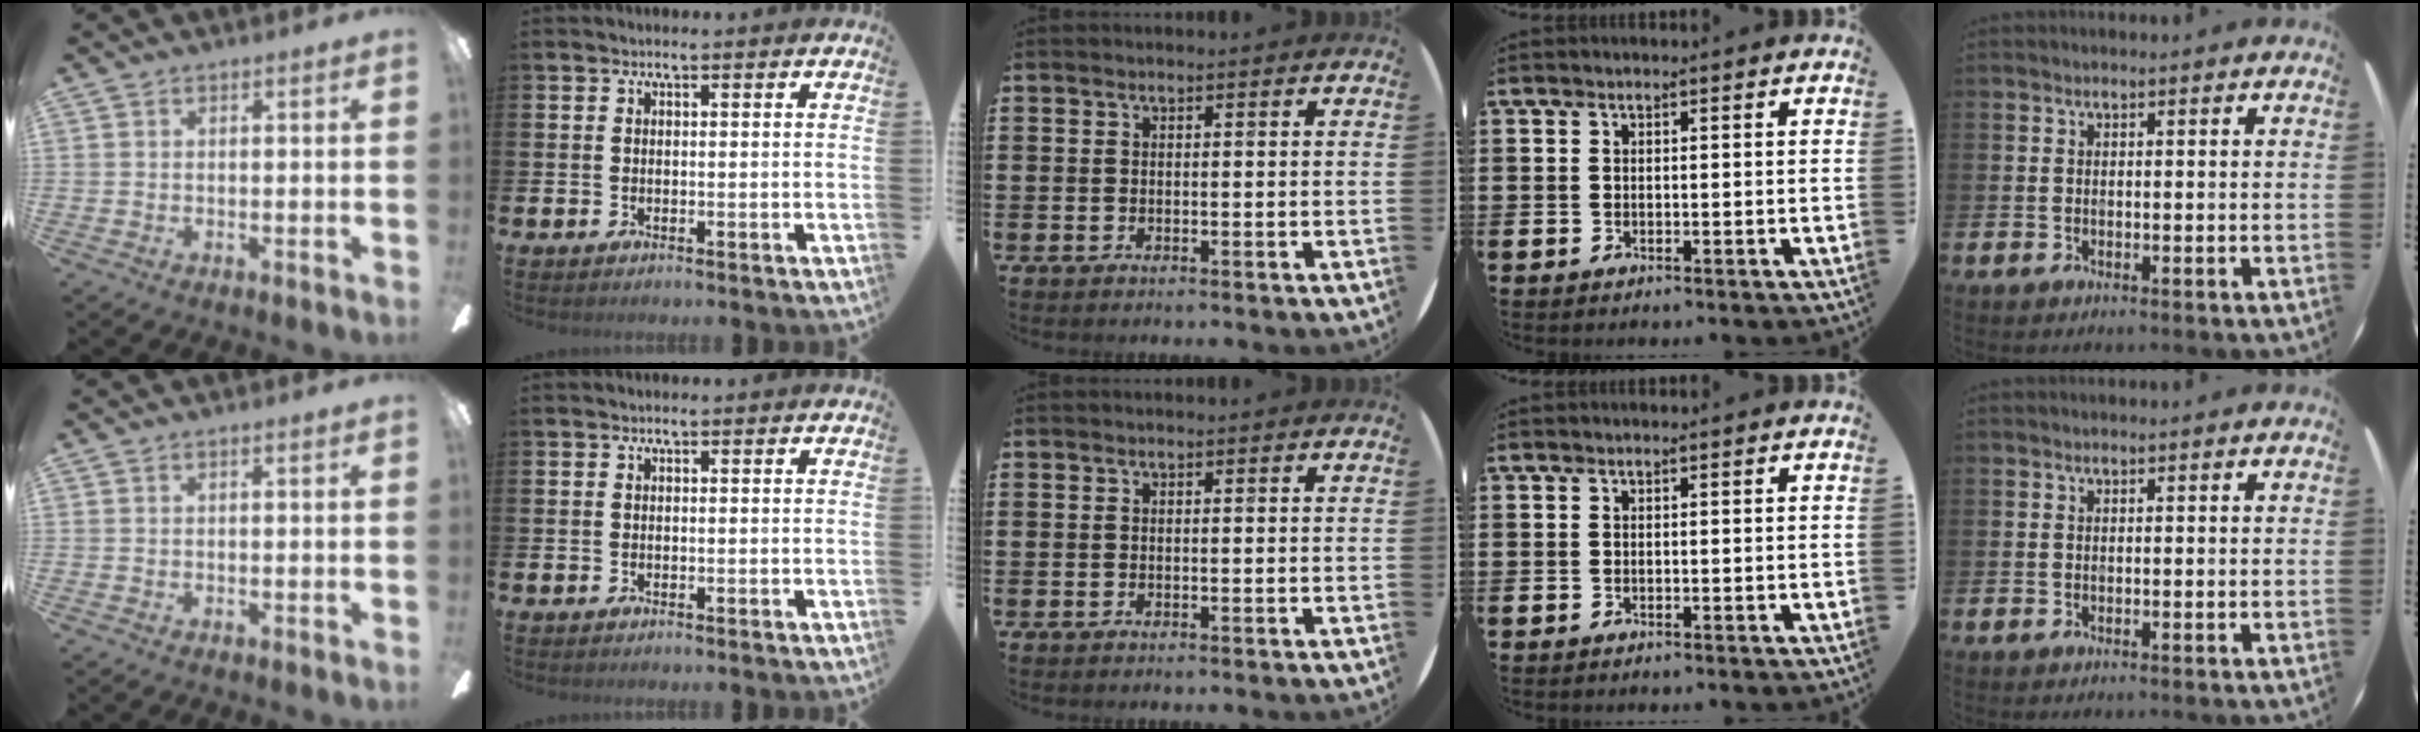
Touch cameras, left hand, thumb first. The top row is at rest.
{}